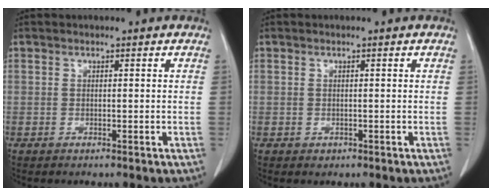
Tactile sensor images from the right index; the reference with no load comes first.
{"total": 0.6, "force": [-0.2, 0.5, 0.1], "torque": [-0.003, 0.003, 0.000]}